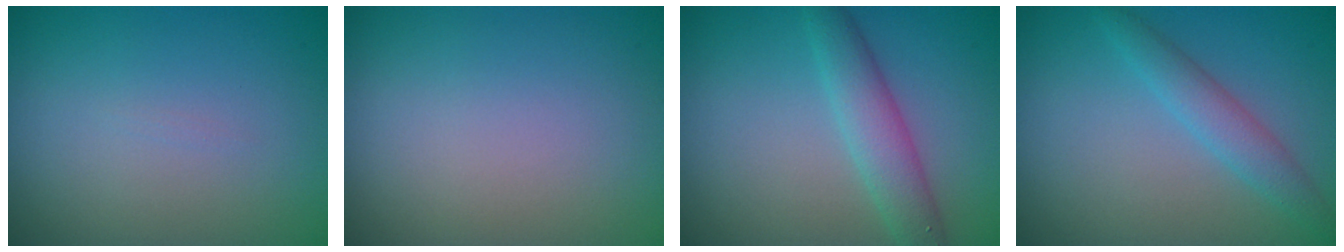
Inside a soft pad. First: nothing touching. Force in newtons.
{"total": 0.0}
{"total": 3.4, "press": 3.4, "slide": 0.1}
{"total": 2.6, "press": 2.6, "slide": 0.1}